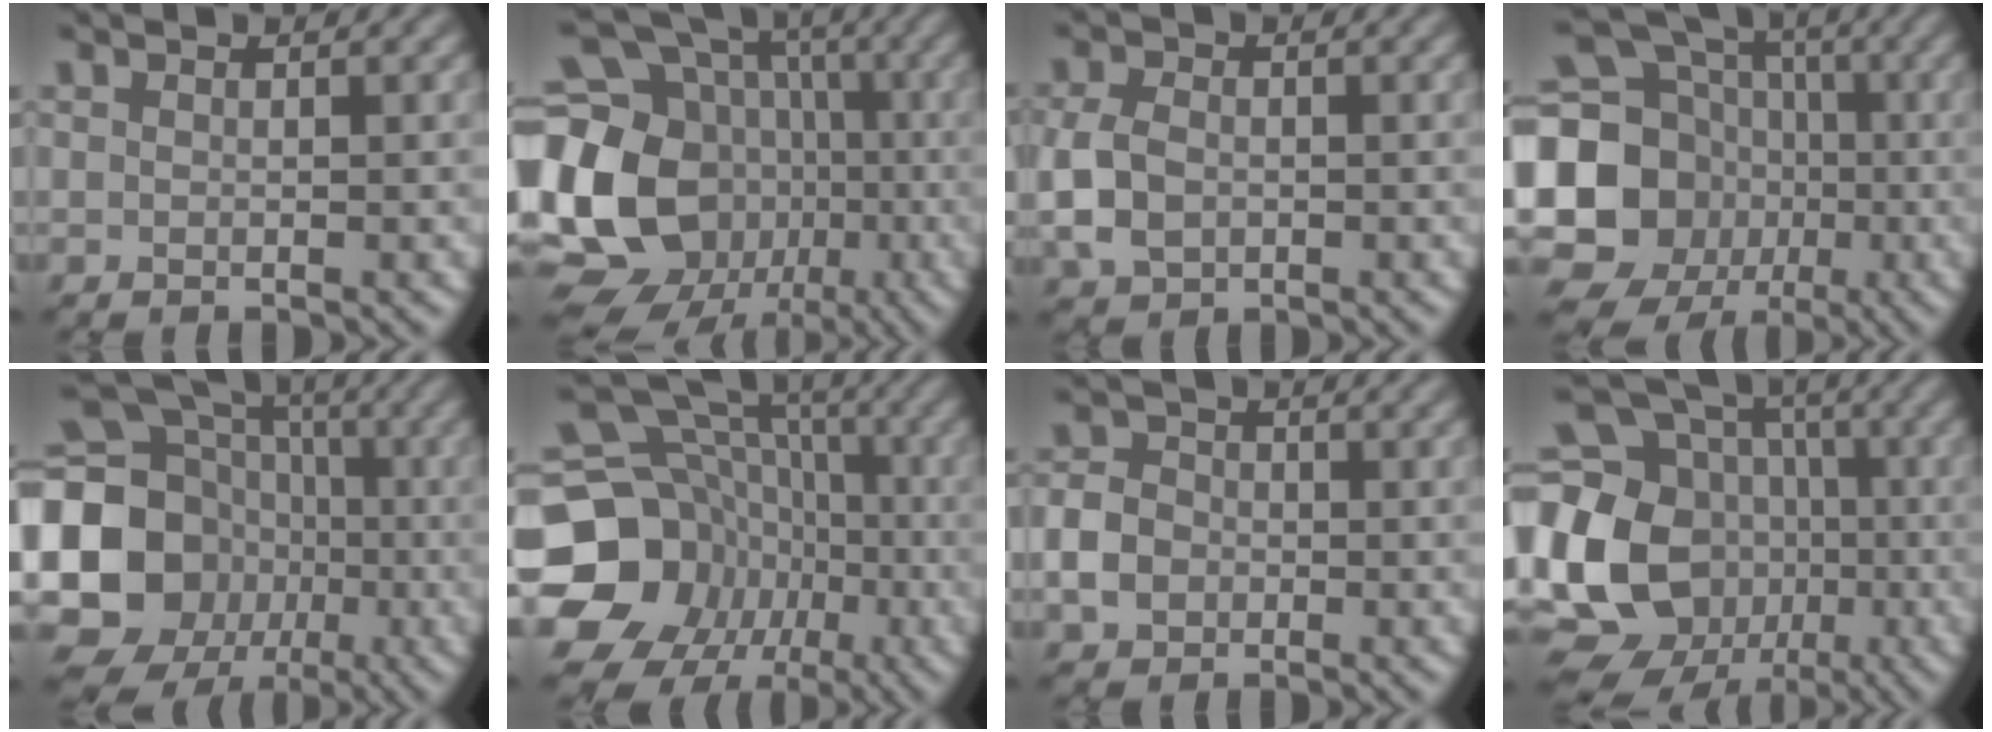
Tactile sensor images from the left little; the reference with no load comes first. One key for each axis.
{"total": 21.9, "fx": -4.3, "fy": 18.7, "fz": 10.7, "tx": -0.231, "ty": 0.011, "tz": -0.110}
{"total": 4.3, "fx": -0.8, "fy": 3.2, "fz": 2.8, "tx": -0.073, "ty": -0.004, "tz": -0.022}
{"total": 15.1, "fx": -2.1, "fy": 13.5, "fz": 6.5, "tx": -0.145, "ty": -0.017, "tz": -0.064}
{"total": 16.9, "fx": -2.6, "fy": 15.2, "fz": 7.0, "tx": -0.157, "ty": -0.006, "tz": -0.084}
{"total": 19.3, "fx": -5.5, "fy": 16.9, "fz": 7.4, "tx": -0.160, "ty": -0.015, "tz": -0.117}
{"total": 3.2, "fx": -1.4, "fy": 2.7, "fz": 1.2, "tx": -0.019, "ty": 0.001, "tz": -0.033}
{"total": 18.3, "fx": -3.3, "fy": 15.8, "fz": 8.6, "tx": -0.216, "ty": 0.011, "tz": -0.084}